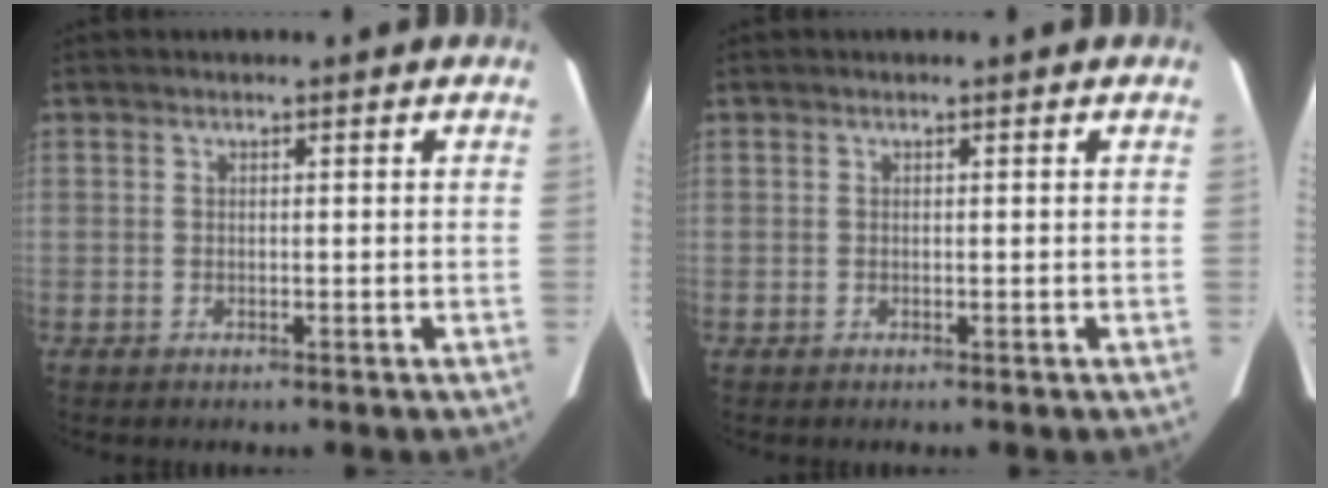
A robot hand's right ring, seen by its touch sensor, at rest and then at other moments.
{"total": 0.0}